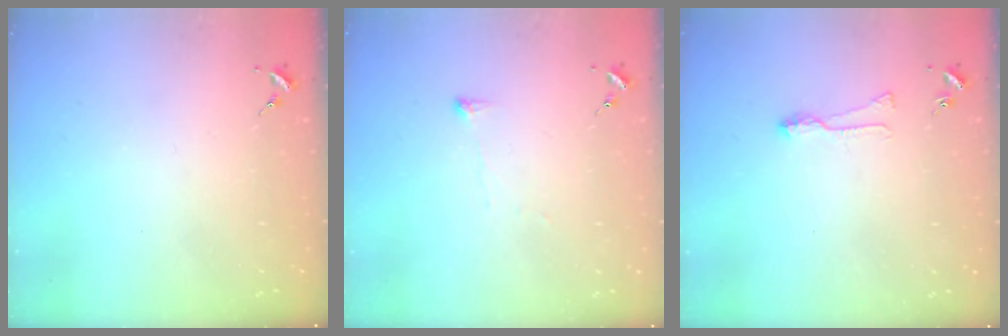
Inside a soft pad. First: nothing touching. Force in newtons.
{"total": 2.9, "press": 2.9, "slide": 0.4}
{"total": 6.4, "press": 6.4, "slide": 0.7}